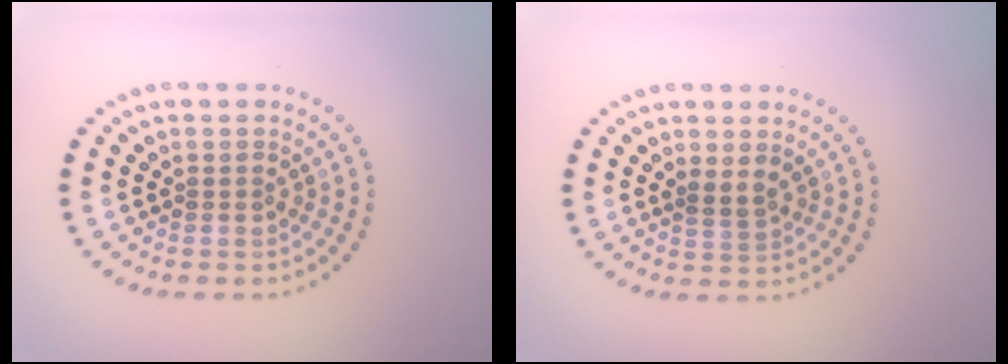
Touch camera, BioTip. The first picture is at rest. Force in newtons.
{"total": 1.1, "press": 0.9, "slide": 0.6}